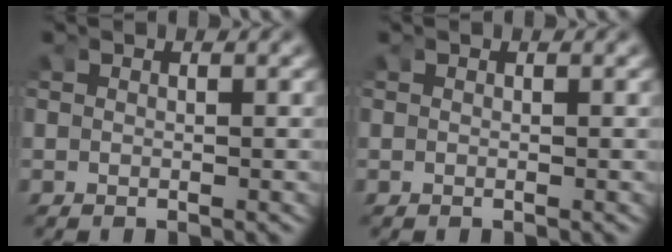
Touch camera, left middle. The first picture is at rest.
{"total": 0.0}